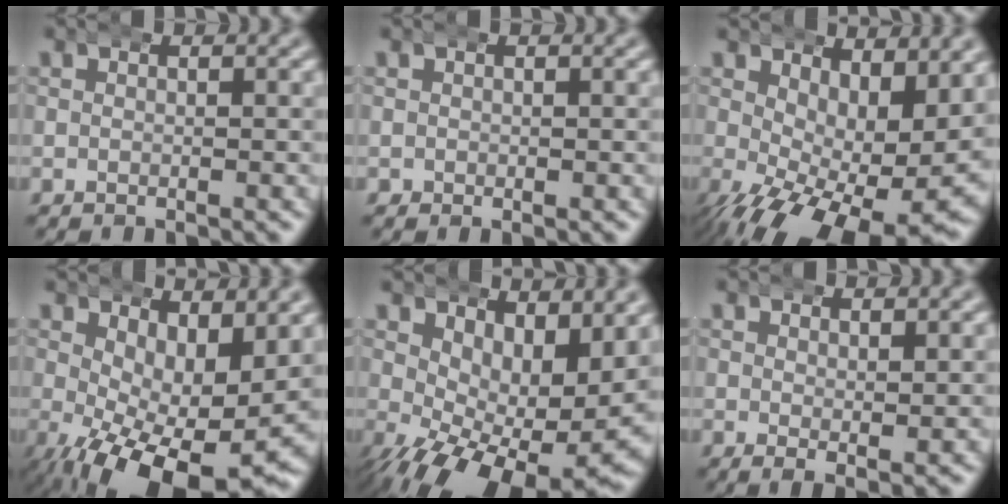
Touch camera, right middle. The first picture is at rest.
{"total": 0.5, "force": [0.0, 0.5, 0.0], "torque": [-0.004, -0.003, 0.004]}
{"total": 9.7, "force": [-2.5, 4.2, 8.4], "torque": [-0.122, -0.050, -0.014]}
{"total": 10.4, "force": [-3.1, 4.2, 9.0], "torque": [-0.144, -0.051, -0.024]}
{"total": 9.7, "force": [-1.6, 4.6, 8.4], "torque": [-0.117, -0.044, -0.004]}
{"total": 1.4, "force": [0.5, 0.3, 1.3], "torque": [-0.022, -0.011, 0.014]}